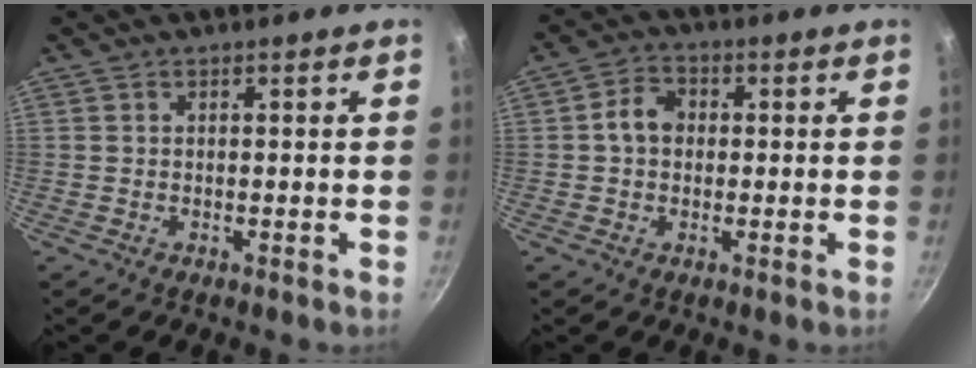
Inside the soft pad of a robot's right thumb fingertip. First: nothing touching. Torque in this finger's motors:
{"motor_torque": [-0.25, 1.06, 0.55, -0.46, 0.00]}